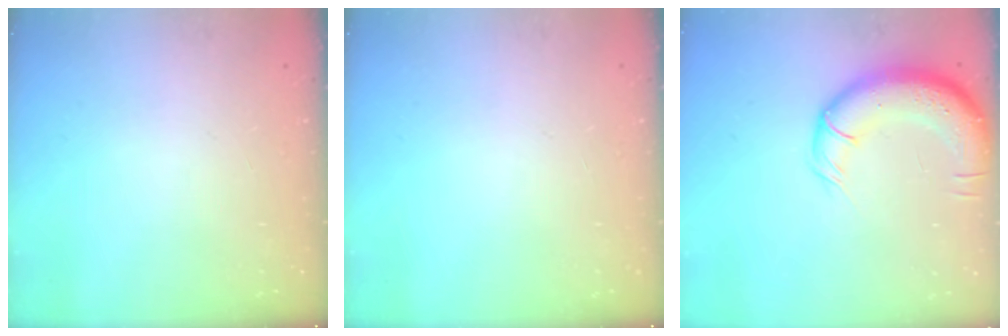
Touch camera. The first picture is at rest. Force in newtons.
{"total": 0.0}
{"total": 13.7, "press": 13.3, "slide": 3.4}